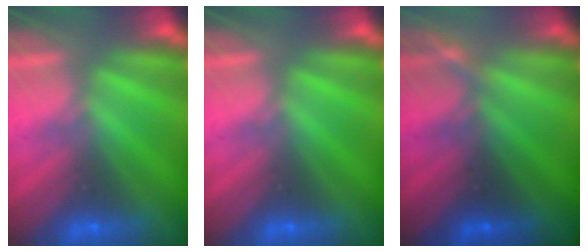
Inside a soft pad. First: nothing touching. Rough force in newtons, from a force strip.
{"total": 0.0}
{"total": 1.2}